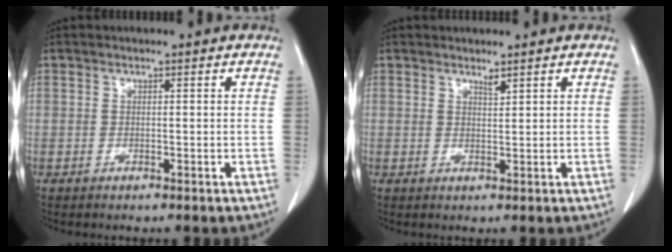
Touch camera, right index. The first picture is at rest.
{"total": 1.0, "force": [0.9, 0.0, 0.5], "torque": [-0.009, -0.007, 0.017]}